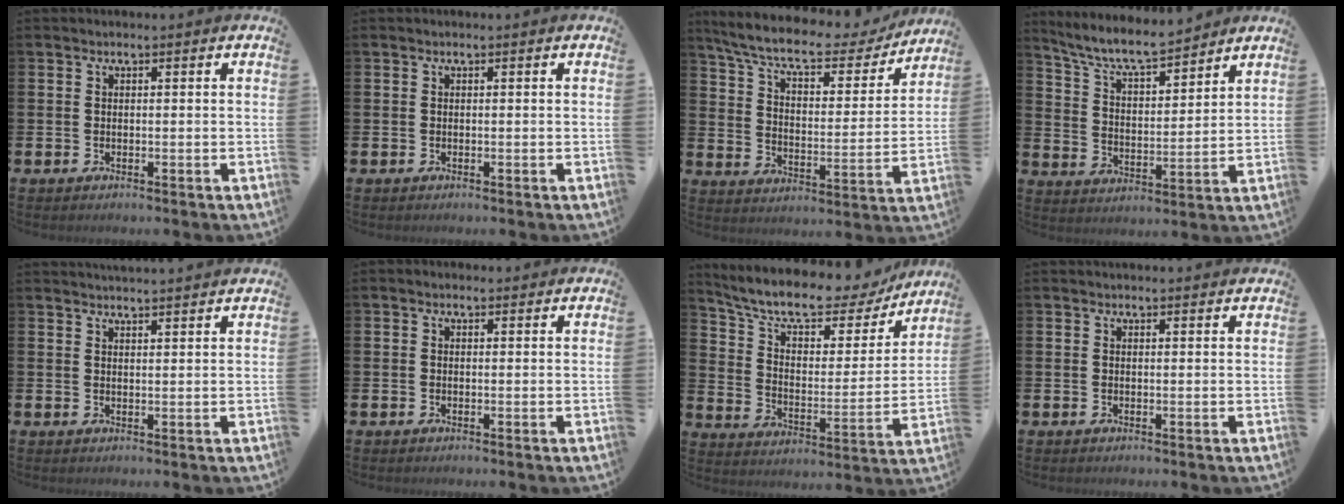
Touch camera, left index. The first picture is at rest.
{"total": 0.0}
{"total": 9.1, "force": [7.9, 2.1, 3.9], "torque": [-0.101, -0.050, 0.130]}
{"total": 7.8, "force": [7.1, 1.3, 2.9], "torque": [-0.083, -0.043, 0.124]}
{"total": 2.6, "force": [2.6, -0.3, -0.1], "torque": [0.002, -0.016, 0.046]}
{"total": 0.7, "force": [0.4, 0.4, 0.3], "torque": [0.007, -0.001, 0.004]}
{"total": 10.7, "force": [9.1, 3.2, 4.6], "torque": [-0.112, -0.062, 0.154]}
{"total": 1.0, "force": [1.0, 0.1, 0.1], "torque": [0.010, -0.003, 0.016]}